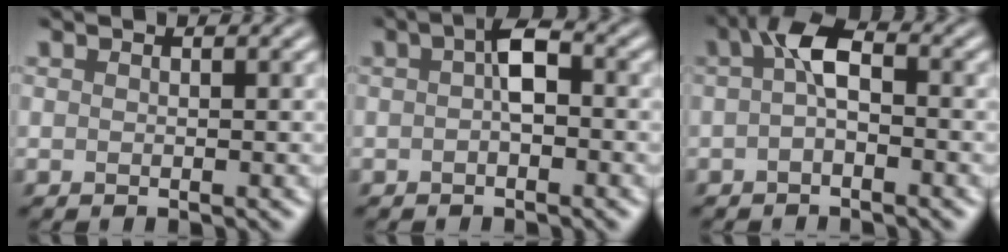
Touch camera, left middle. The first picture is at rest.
{"total": 2.2, "force": [0.0, 0.8, 2.1], "torque": [-0.039, 0.011, -0.001]}
{"total": 3.1, "force": [0.1, 1.2, 2.9], "torque": [-0.055, 0.015, -0.003]}